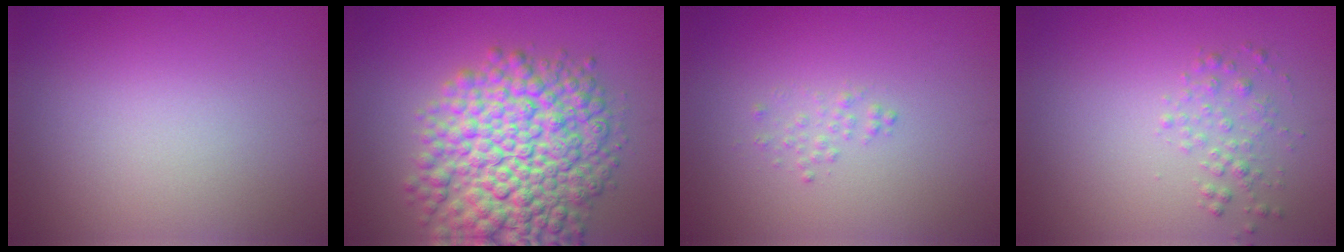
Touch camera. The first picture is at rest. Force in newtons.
{"total": 10.8, "press": 10.8, "slide": 0.3}
{"total": 0.9, "press": 0.9, "slide": 0.0}
{"total": 1.6, "press": 1.6, "slide": 0.0}